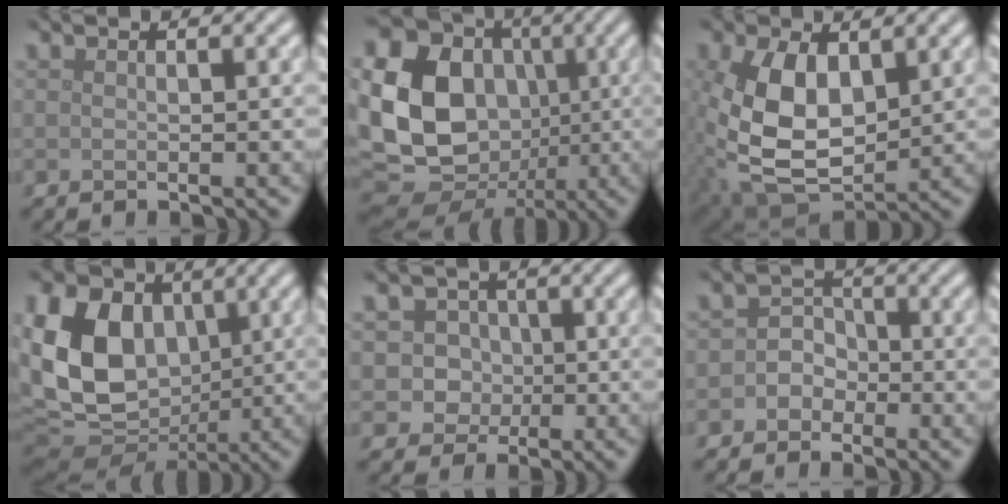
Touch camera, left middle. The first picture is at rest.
{"total": 22.2, "force": [0.6, 19.7, 10.2], "torque": [-0.250, 0.017, -0.032]}
{"total": 10.4, "force": [0.9, 6.5, 8.1], "torque": [-0.195, -0.014, 0.032]}
{"total": 14.1, "force": [1.3, 10.5, 9.3], "torque": [-0.211, 0.006, 0.015]}
{"total": 4.6, "force": [0.3, 4.3, 1.6], "torque": [0.003, 0.023, -0.012]}
{"total": 2.5, "force": [-0.9, 2.2, 0.7], "torque": [0.016, 0.009, -0.031]}